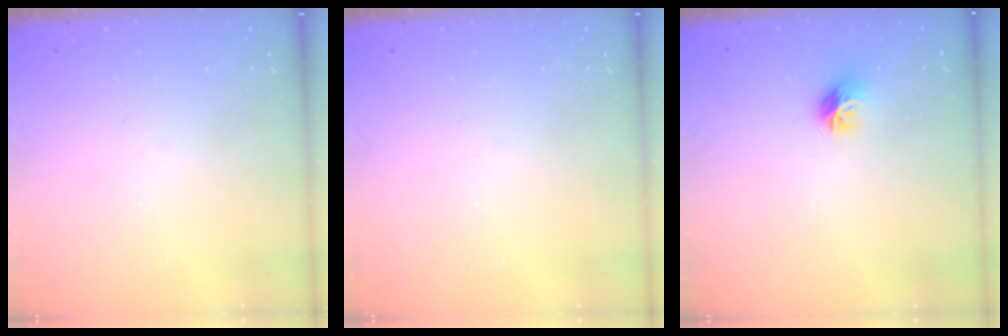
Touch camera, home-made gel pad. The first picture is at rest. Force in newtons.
{"total": 0.0}
{"total": 7.7, "press": 7.7, "slide": 0.2}